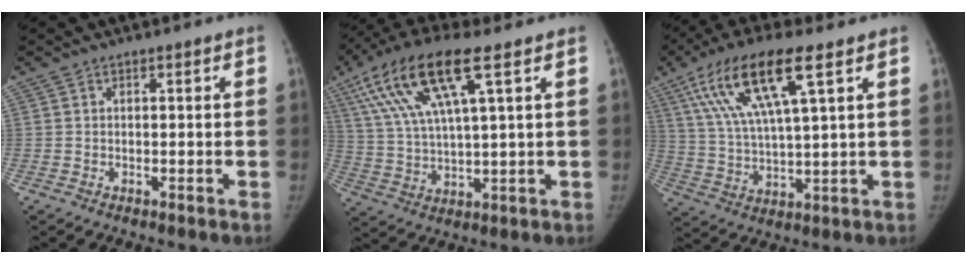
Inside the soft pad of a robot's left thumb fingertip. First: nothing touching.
{"total": 16.8, "force": [7.5, 4.2, 14.4], "torque": [-0.307, 0.000, 0.142]}
{"total": 16.3, "force": [7.7, 3.9, 13.8], "torque": [-0.284, -0.008, 0.146]}